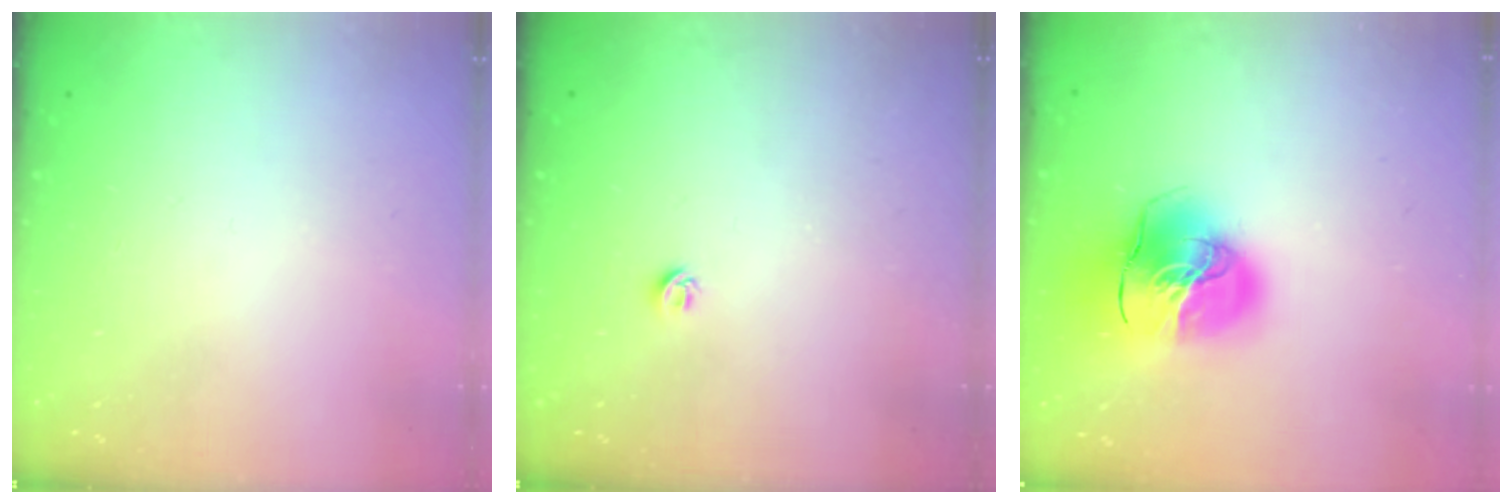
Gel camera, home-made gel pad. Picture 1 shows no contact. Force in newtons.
{"total": 3.9, "press": 3.8, "slide": 0.3}
{"total": 18.1, "press": 17.9, "slide": 2.6}